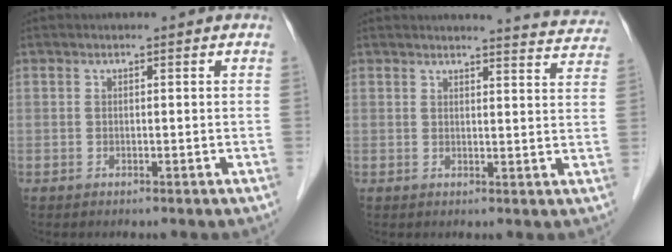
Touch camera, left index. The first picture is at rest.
{"total": 8.6, "force": [8.6, 0.2, 0.9], "torque": [-0.003, -0.032, 0.076]}